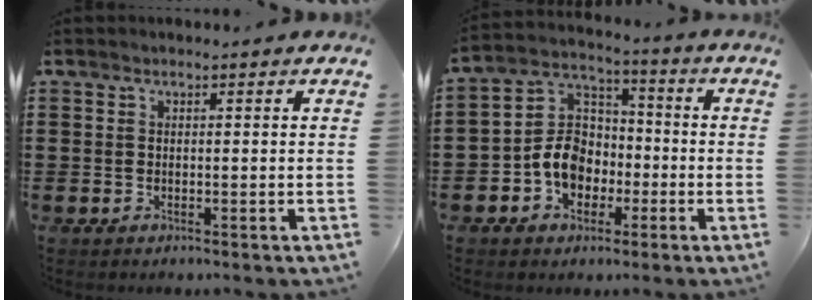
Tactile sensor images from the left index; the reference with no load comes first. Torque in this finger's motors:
{"motor_torque": [1.18, 0.96, 0.36, 0.12]}